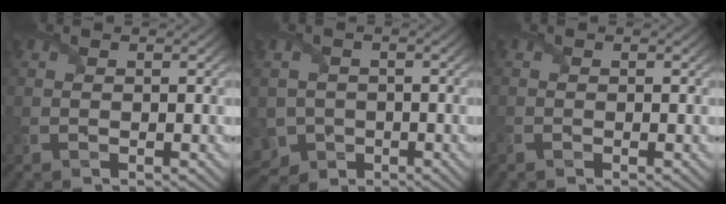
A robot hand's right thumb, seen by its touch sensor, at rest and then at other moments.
{"total": 6.0, "force": [-2.8, 4.9, 2.1], "torque": [-0.057, -0.023, -0.049]}
{"total": 0.8, "force": [-0.7, 0.3, 0.2], "torque": [-0.008, -0.004, -0.016]}